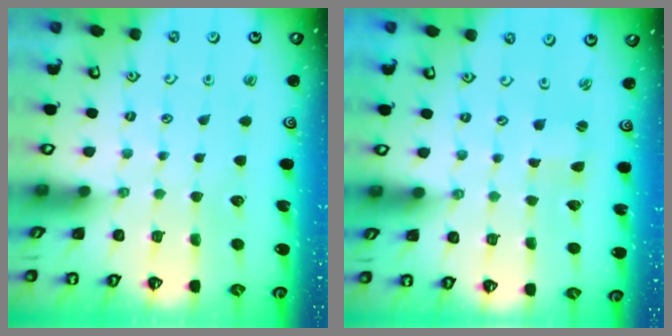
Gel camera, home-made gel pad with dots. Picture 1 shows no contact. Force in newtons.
{"total": 0.0}